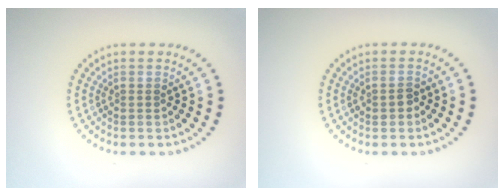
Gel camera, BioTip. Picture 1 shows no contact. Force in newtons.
{"total": 1.1, "press": 1.1, "slide": 0.1}